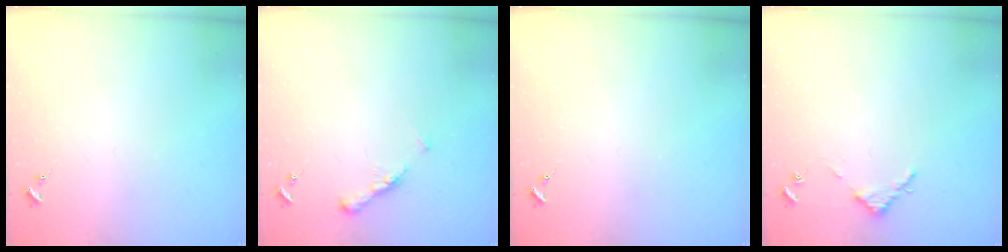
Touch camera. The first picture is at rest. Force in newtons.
{"total": 6.8, "press": 6.7, "slide": 0.6}
{"total": 0.0}
{"total": 2.8, "press": 2.8, "slide": 0.3}